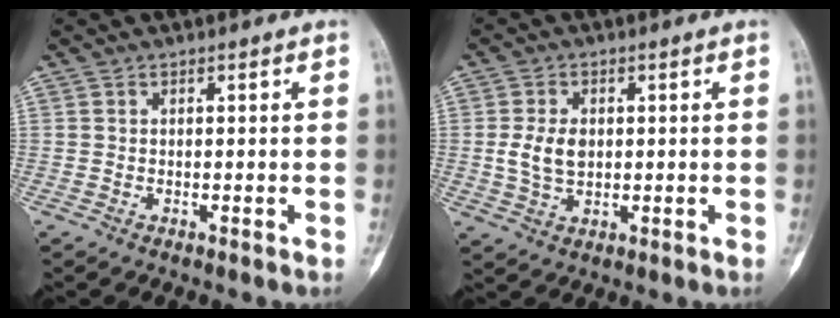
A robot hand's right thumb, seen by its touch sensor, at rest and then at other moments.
{"total": 6.1, "force": [0.4, 4.2, 4.4], "torque": [-0.078, -0.001, 0.012]}